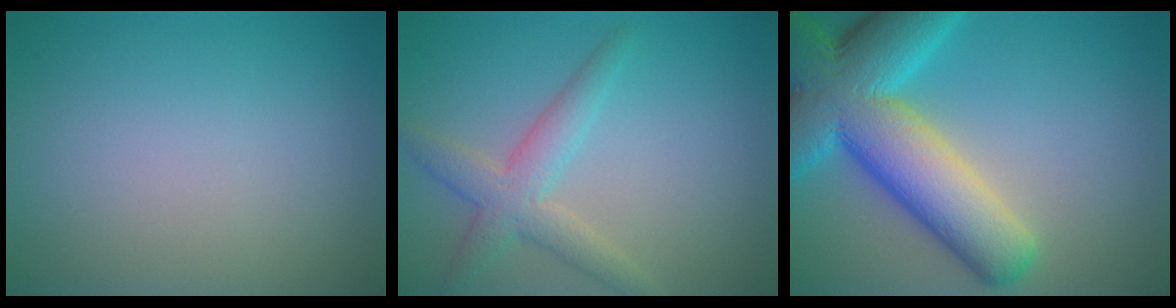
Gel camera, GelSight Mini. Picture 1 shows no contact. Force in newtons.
{"total": 3.5, "press": 3.5, "slide": 0.2}
{"total": 12.5, "press": 12.5, "slide": 0.5}